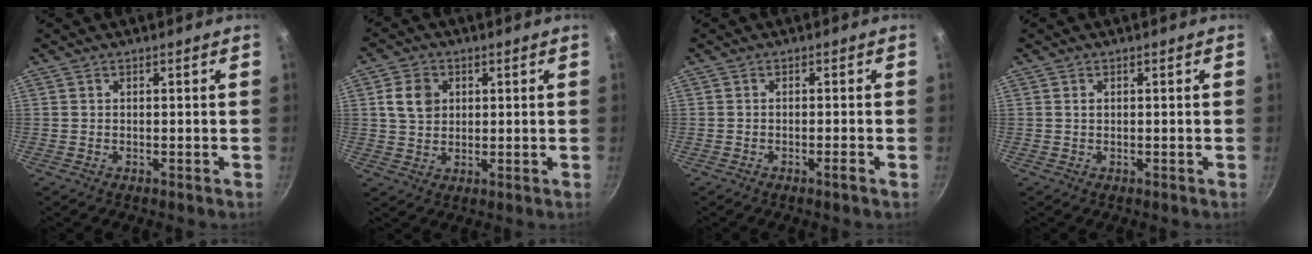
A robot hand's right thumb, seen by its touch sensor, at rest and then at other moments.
{"total": 6.2, "force": [1.6, 5.0, 3.3], "torque": [-0.041, 0.003, 0.029]}
{"total": 1.3, "force": [-0.8, -0.1, 1.0], "torque": [-0.026, 0.007, -0.013]}
{"total": 0.6, "force": [0.1, 0.5, 0.4], "torque": [-0.005, 0.002, 0.004]}